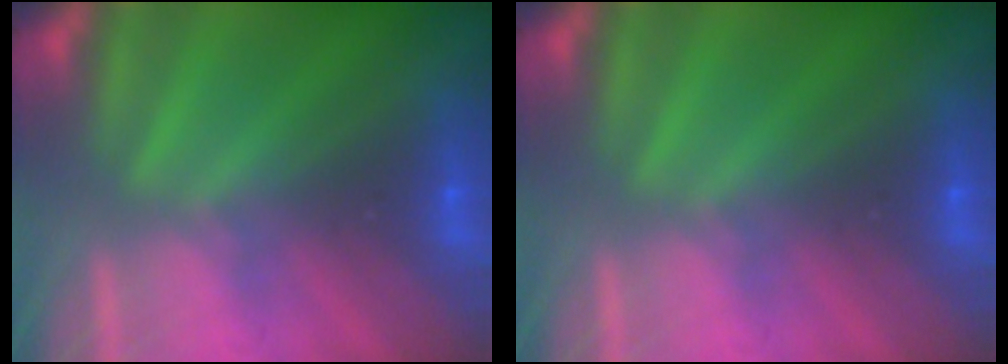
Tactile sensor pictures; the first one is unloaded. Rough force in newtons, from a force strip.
{"total": 0.0}